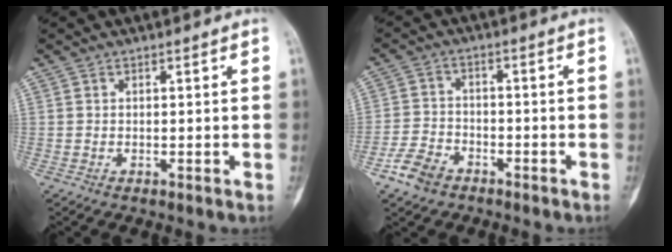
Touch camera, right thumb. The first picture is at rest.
{"total": 6.1, "force": [-4.0, 3.8, 2.7], "torque": [-0.049, 0.023, -0.075]}